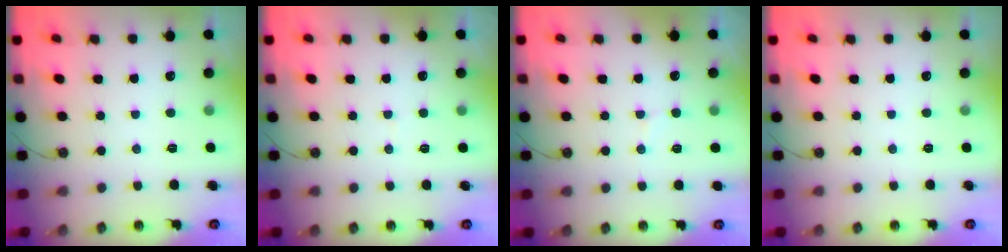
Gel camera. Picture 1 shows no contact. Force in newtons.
{"total": 3.1, "press": 3.0, "slide": 0.3}
{"total": 5.4, "press": 5.2, "slide": 1.2}
{"total": 0.0}